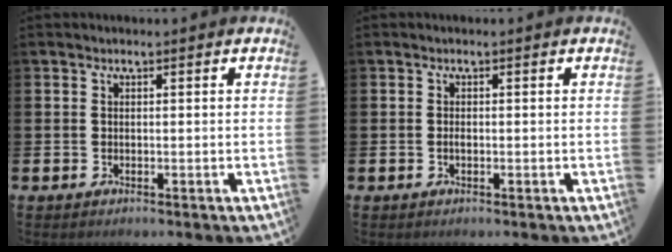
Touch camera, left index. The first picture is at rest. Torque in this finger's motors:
{"motor_torque": [0.14, 0.03, 0.00, 0.00]}